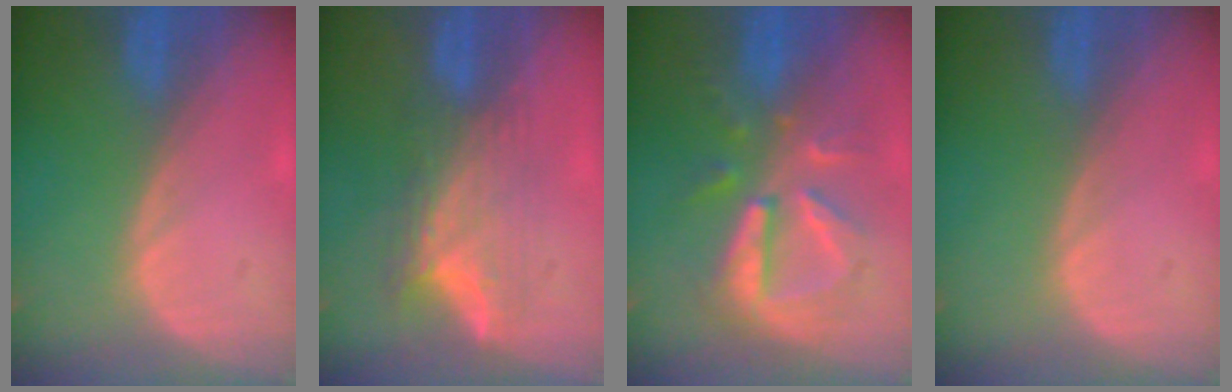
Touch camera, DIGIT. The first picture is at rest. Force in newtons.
{"total": 8.1, "press": 6.8, "slide": 4.5}
{"total": 9.0, "press": 8.6, "slide": 2.4}
{"total": 0.0}